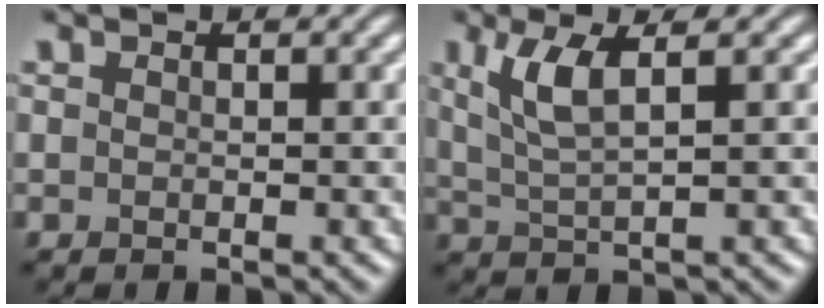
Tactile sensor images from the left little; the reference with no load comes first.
{"total": 4.0, "force": [1.5, 1.0, 3.6], "torque": [-0.079, -0.002, 0.034]}